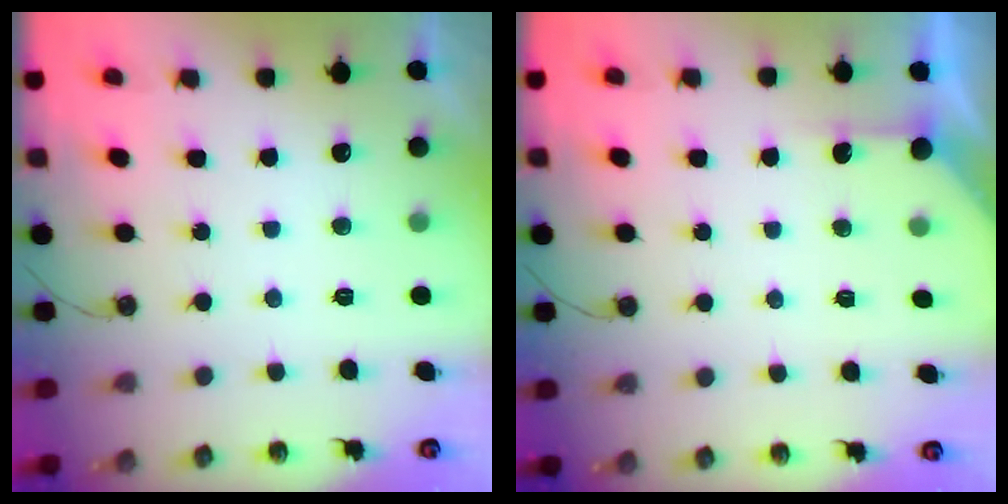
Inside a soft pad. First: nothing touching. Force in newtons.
{"total": 2.3, "press": 2.3, "slide": 0.2}